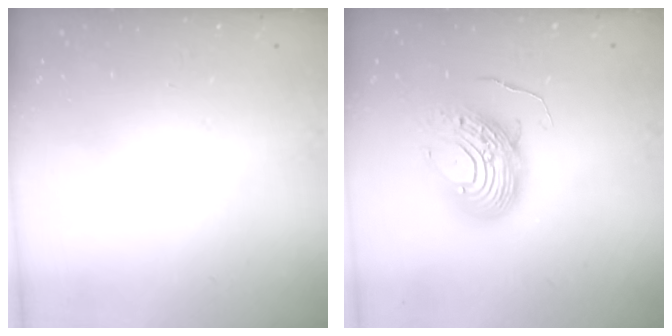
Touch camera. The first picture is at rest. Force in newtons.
{"total": 12.5, "press": 12.4, "slide": 1.3}